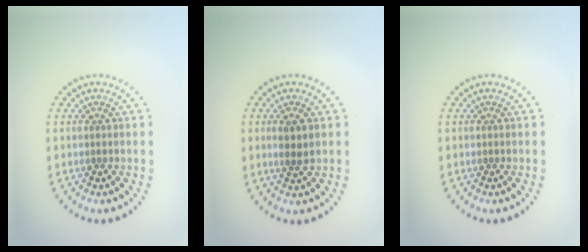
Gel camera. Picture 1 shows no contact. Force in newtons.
{"total": 2.0, "press": 1.8, "slide": 0.7}
{"total": 0.0}